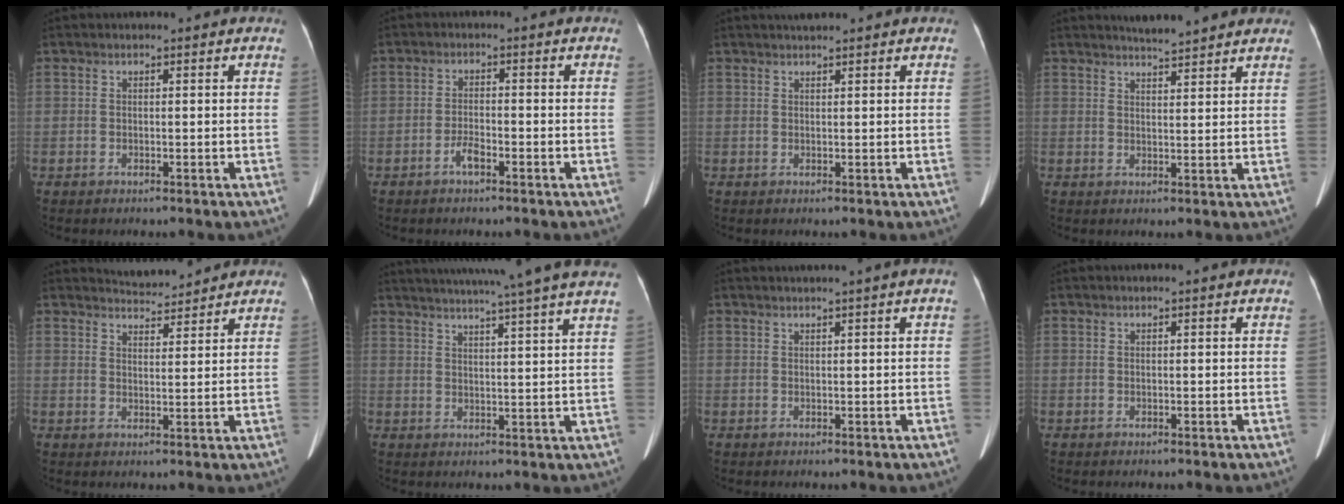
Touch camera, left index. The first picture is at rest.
{"total": 2.3, "force": [-1.5, 0.5, 1.6], "torque": [-0.032, 0.001, -0.029]}
{"total": 1.5, "force": [1.4, 0.0, 0.7], "torque": [-0.010, 0.012, 0.026]}
{"total": 5.9, "force": [5.5, 0.3, 2.1], "torque": [-0.039, 0.012, 0.074]}
{"total": 4.9, "force": [4.9, 0.6, 0.1], "torque": [-0.010, 0.009, 0.072]}
{"total": 18.3, "force": [15.8, -1.9, 9.1], "torque": [-0.152, -0.012, 0.204]}
{"total": 2.0, "force": [1.4, -0.7, 1.3], "torque": [-0.017, 0.003, 0.029]}
{"total": 0.0}